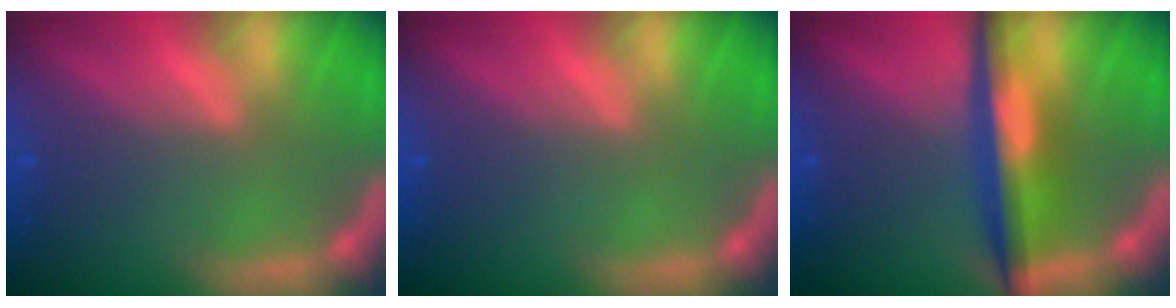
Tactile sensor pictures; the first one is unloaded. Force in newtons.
{"total": 0.0}
{"total": 6.0}